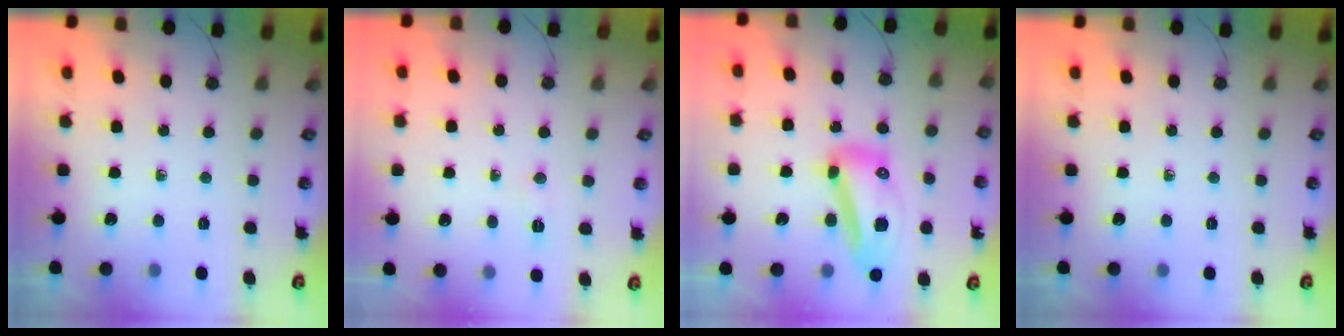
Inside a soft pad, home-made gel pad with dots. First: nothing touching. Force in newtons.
{"total": 3.4, "press": 3.4, "slide": 0.6}
{"total": 14.7, "press": 14.6, "slide": 1.8}
{"total": 0.0}